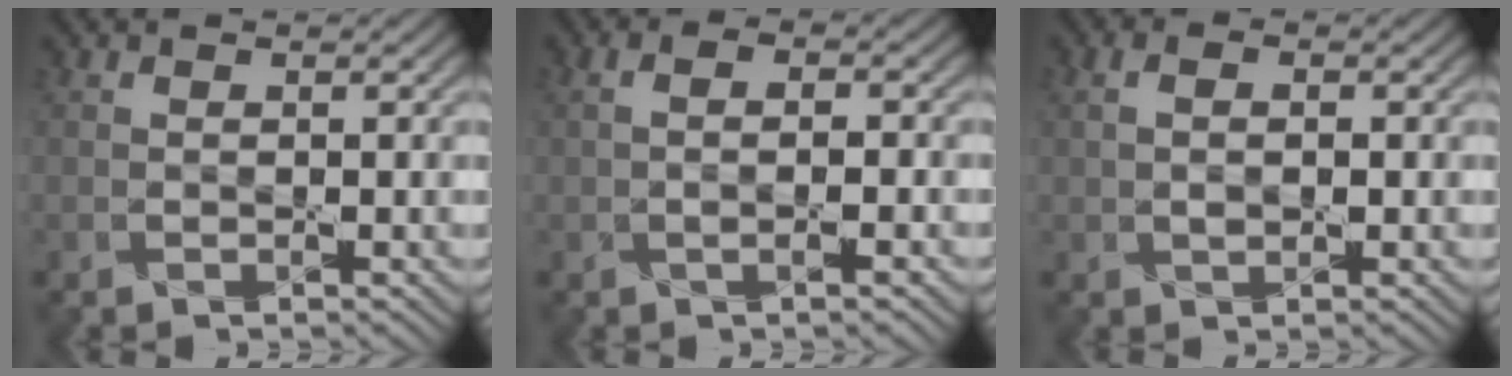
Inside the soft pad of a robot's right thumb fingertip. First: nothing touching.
{"total": 2.7, "force": [-0.4, 1.0, 2.5], "torque": [-0.042, 0.002, -0.010]}
{"total": 2.9, "force": [0.4, 1.7, 2.3], "torque": [-0.039, -0.003, 0.005]}